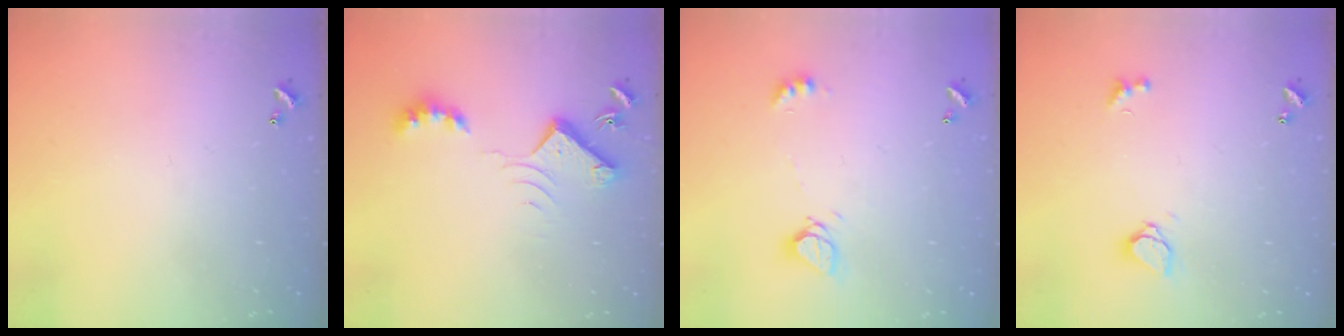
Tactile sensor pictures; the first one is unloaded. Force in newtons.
{"total": 8.2, "press": 8.1, "slide": 0.8}
{"total": 6.4, "press": 6.4, "slide": 0.6}
{"total": 1.6, "press": 1.5, "slide": 0.5}